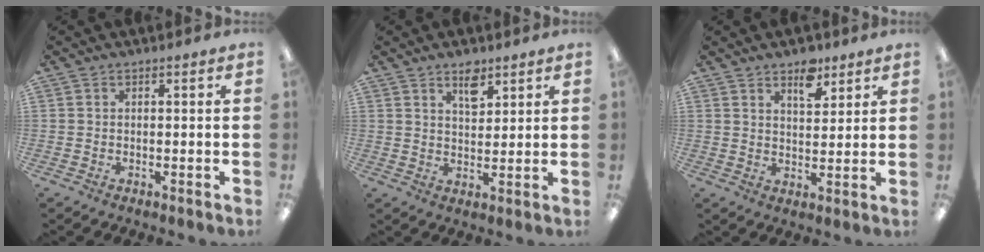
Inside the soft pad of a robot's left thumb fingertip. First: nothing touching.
{"total": 6.0, "force": [4.1, 2.8, 3.4], "torque": [-0.036, -0.021, 0.066]}
{"total": 6.8, "force": [4.7, 3.4, 3.5], "torque": [-0.034, -0.024, 0.076]}